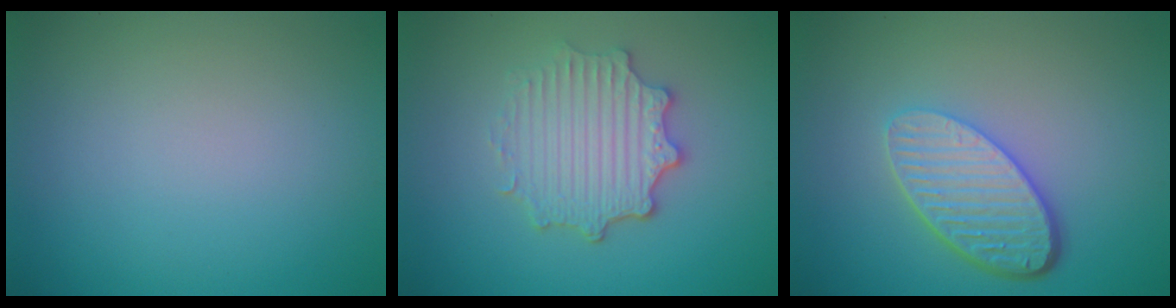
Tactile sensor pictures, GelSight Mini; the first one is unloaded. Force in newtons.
{"total": 4.4, "press": 3.6, "slide": 2.6}
{"total": 5.3, "press": 3.8, "slide": 3.6}